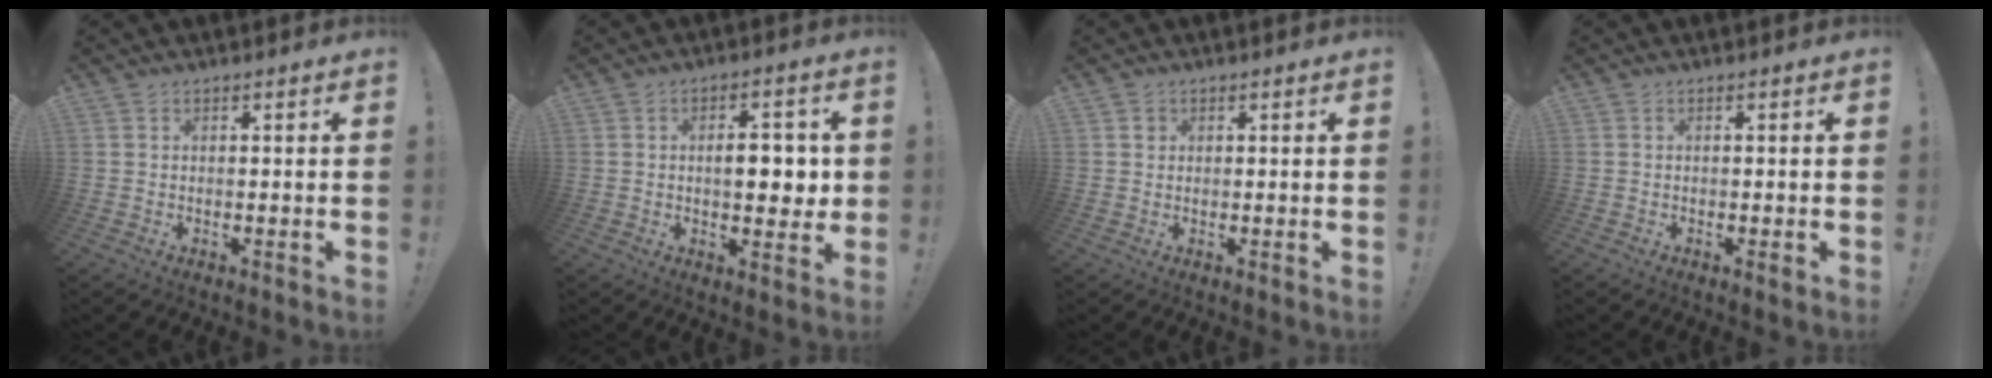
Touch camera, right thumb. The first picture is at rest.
{"total": 7.3, "force": [0.2, 3.5, 6.4], "torque": [-0.086, 0.001, -0.003]}
{"total": 1.4, "force": [0.5, 1.2, 0.4], "torque": [0.006, -0.003, 0.006]}
{"total": 1.0, "force": [-0.3, 0.2, 0.9], "torque": [-0.005, -0.003, -0.007]}